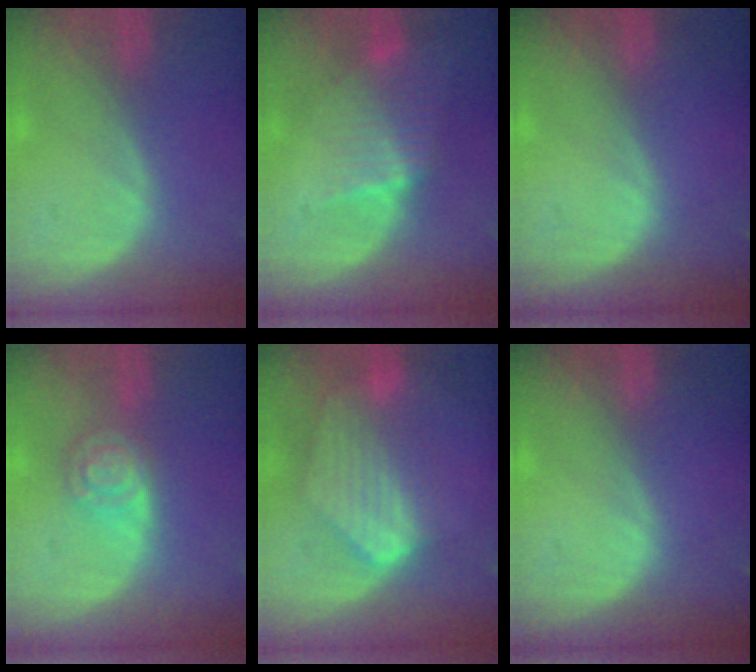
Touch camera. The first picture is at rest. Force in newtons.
{"total": 6.5, "press": 5.8, "slide": 3.0}
{"total": 0.0}
{"total": 5.5, "press": 4.8, "slide": 2.6}
{"total": 8.1, "press": 7.7, "slide": 2.5}
{"total": 0.0}